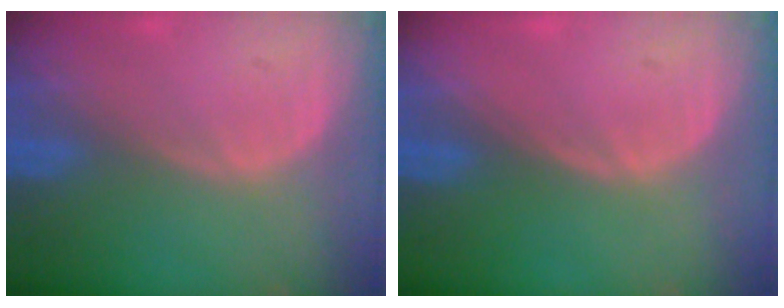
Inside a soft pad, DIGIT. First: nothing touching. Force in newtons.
{"total": 0.0}